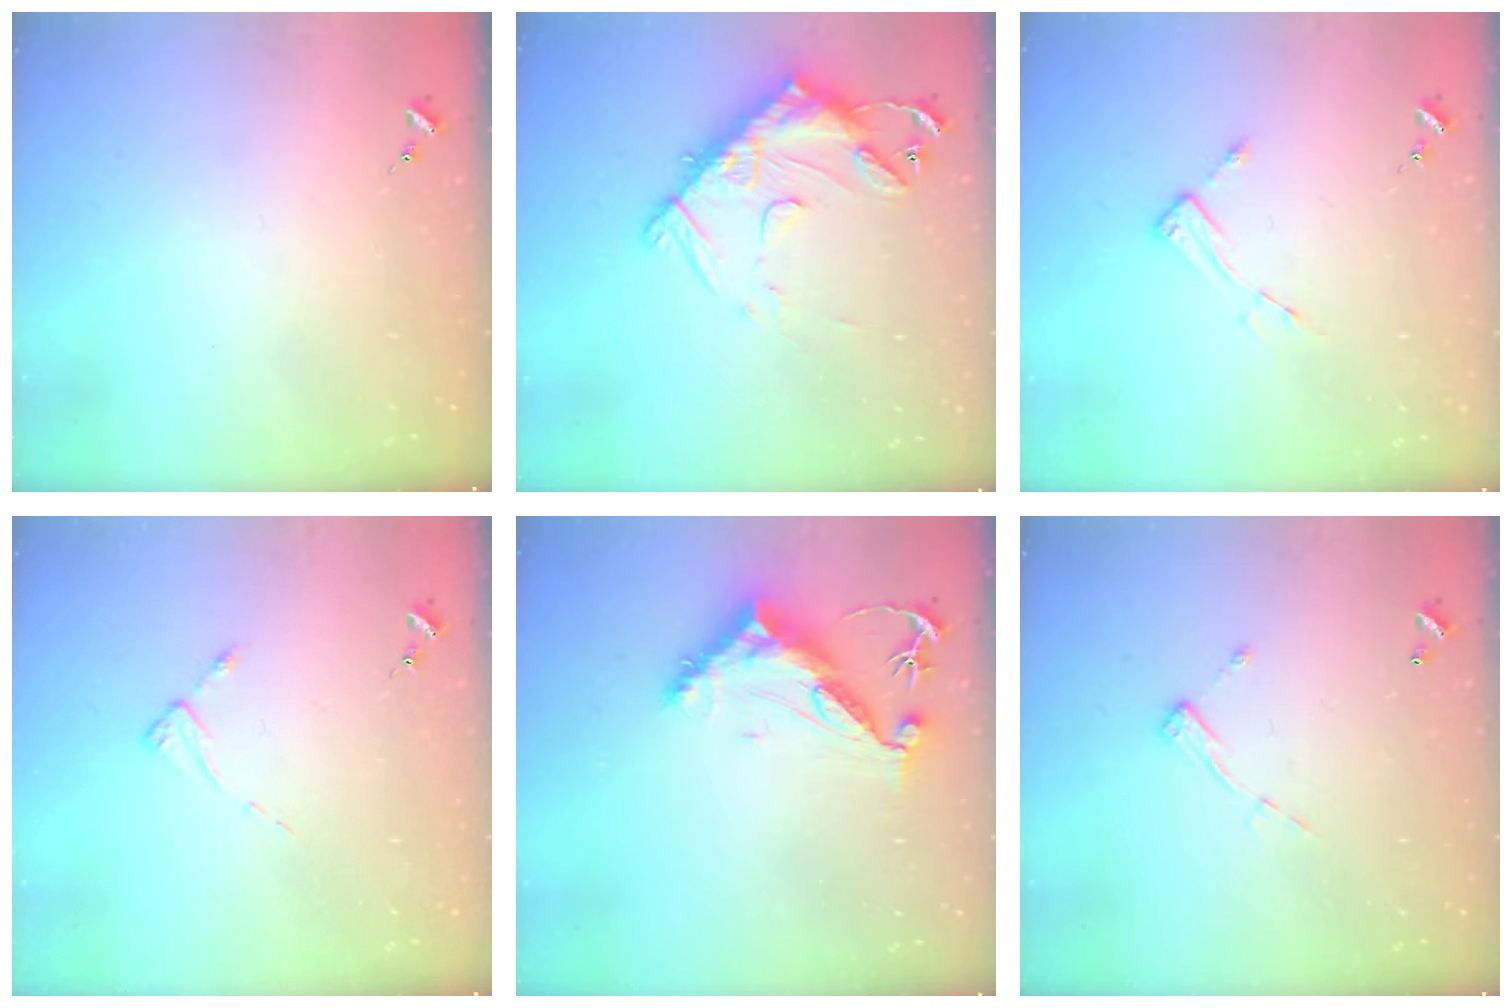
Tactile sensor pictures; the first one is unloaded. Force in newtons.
{"total": 15.5, "press": 15.4, "slide": 1.5}
{"total": 4.8, "press": 4.7, "slide": 0.3}
{"total": 2.2, "press": 2.2, "slide": 0.4}
{"total": 11.7, "press": 11.7, "slide": 0.9}
{"total": 6.7, "press": 6.7, "slide": 0.3}